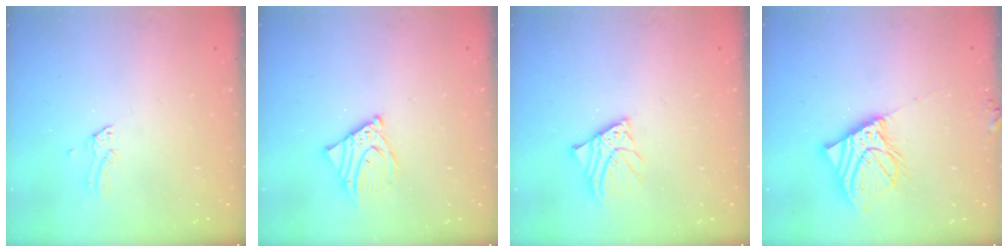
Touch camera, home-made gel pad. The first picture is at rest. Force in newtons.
{"total": 7.0, "press": 6.9, "slide": 0.9}
{"total": 5.4, "press": 5.4, "slide": 0.6}
{"total": 12.4, "press": 12.2, "slide": 2.3}